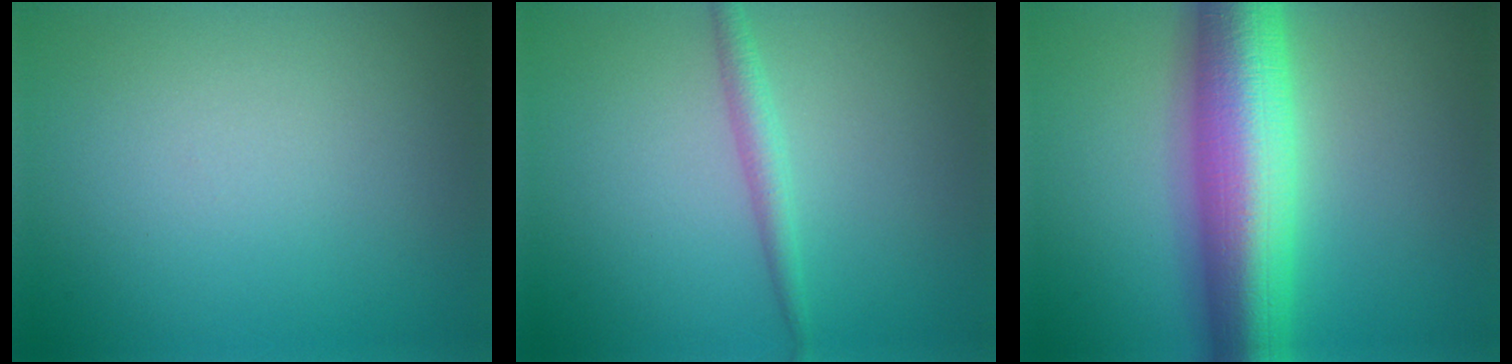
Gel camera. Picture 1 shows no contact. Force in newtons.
{"total": 1.7, "press": 1.7, "slide": 0.0}
{"total": 12.0, "press": 12.0, "slide": 0.1}